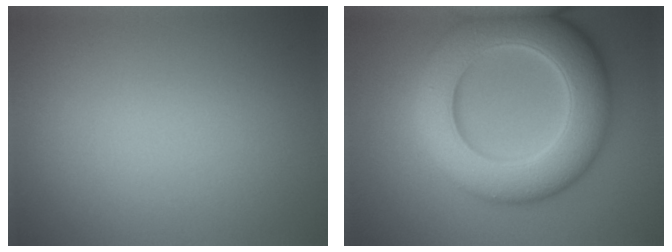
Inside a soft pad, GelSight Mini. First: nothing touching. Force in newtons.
{"total": 11.3, "press": 11.3, "slide": 0.2}